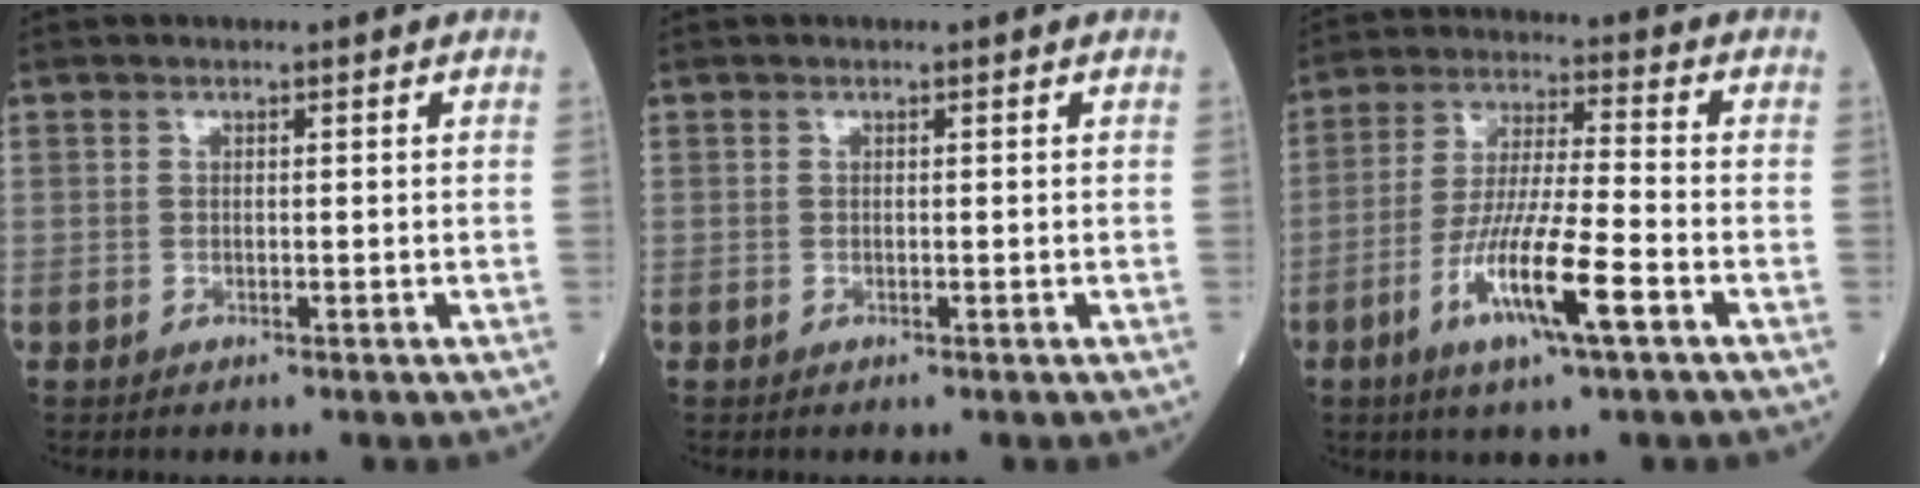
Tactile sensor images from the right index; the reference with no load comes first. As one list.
[{"total": 0.0}, {"total": 11.9, "force": [-5.2, 0.6, 10.7], "torque": [-0.206, -0.015, -0.095]}]